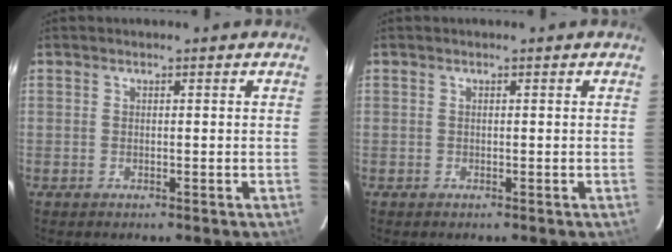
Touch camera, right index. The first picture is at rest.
{"total": 0.0}